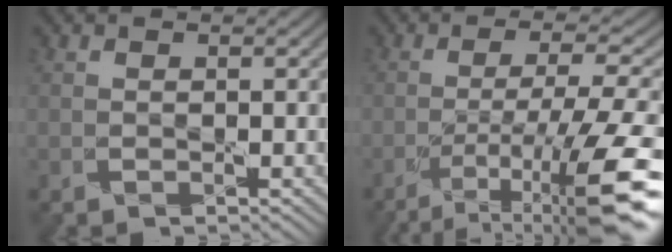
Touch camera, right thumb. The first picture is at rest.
{"total": 13.8, "force": [-7.3, 3.1, 11.2], "torque": [-0.189, -0.002, -0.116]}